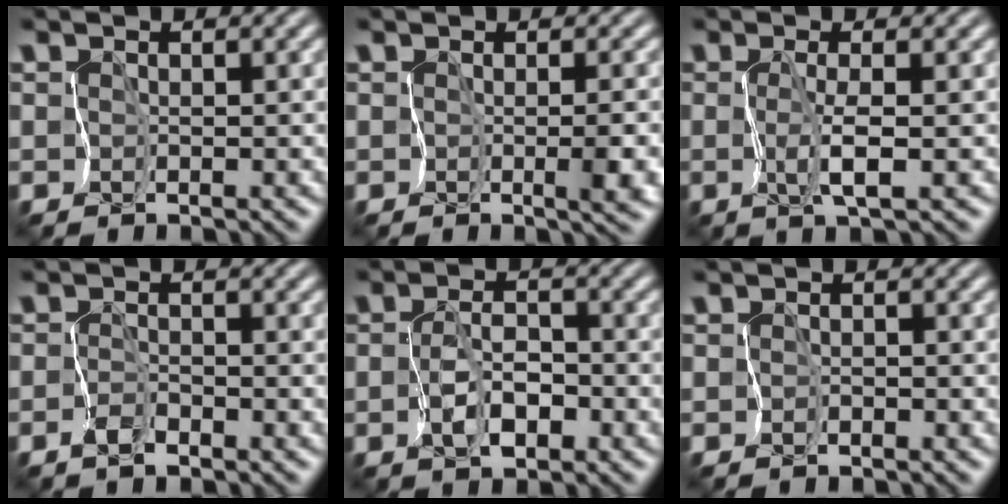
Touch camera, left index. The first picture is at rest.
{"total": 3.2, "force": [-0.9, 1.0, 2.9], "torque": [-0.039, -0.012, -0.009]}
{"total": 1.8, "force": [-0.3, -0.3, 1.7], "torque": [-0.041, -0.001, -0.006]}
{"total": 1.3, "force": [-1.1, 0.4, 0.5], "torque": [-0.012, 0.000, -0.023]}
{"total": 2.9, "force": [-1.3, 1.5, 2.1], "torque": [-0.043, -0.002, -0.024]}
{"total": 0.7, "force": [-0.6, 0.4, 0.2], "torque": [-0.001, -0.005, -0.010]}